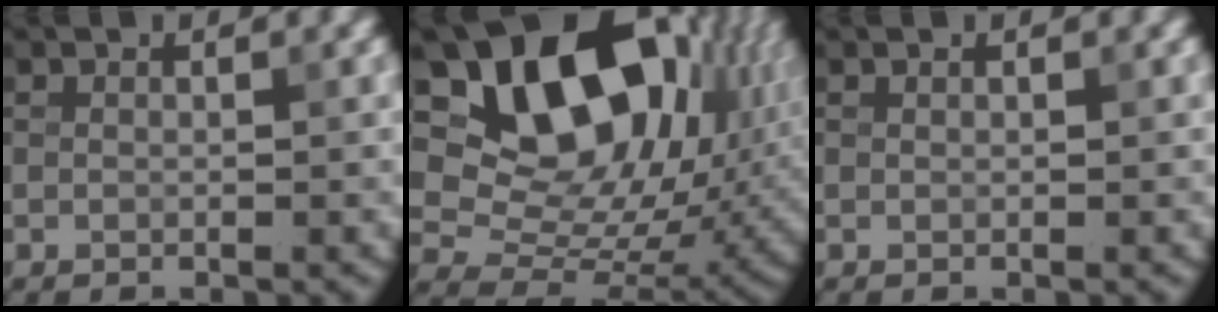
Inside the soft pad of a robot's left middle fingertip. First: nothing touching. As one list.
[{"total": 18.2, "force": [7.3, 11.8, 11.8], "torque": [-0.193, 0.030, 0.134]}, {"total": 0.0}]